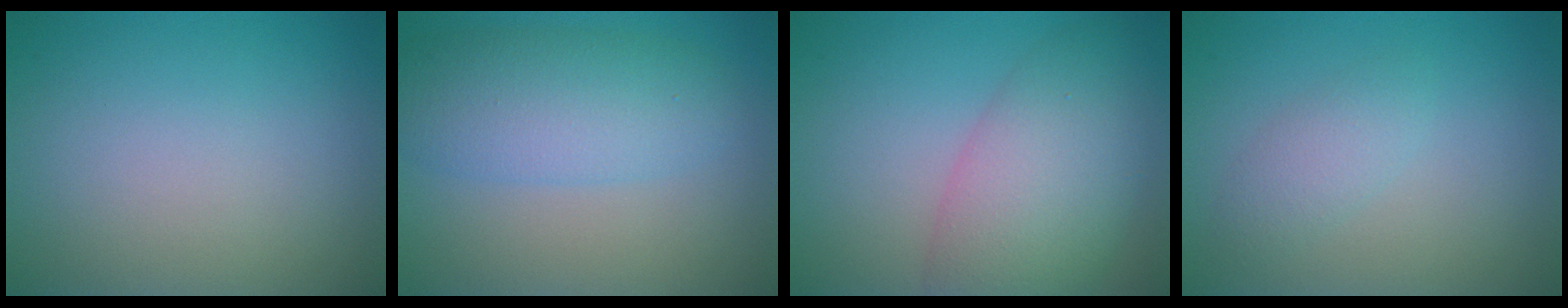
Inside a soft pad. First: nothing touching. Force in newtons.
{"total": 5.4, "press": 5.4, "slide": 0.2}
{"total": 6.9, "press": 6.8, "slide": 0.4}
{"total": 1.9, "press": 1.9, "slide": 0.0}